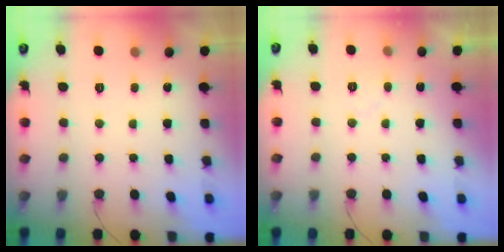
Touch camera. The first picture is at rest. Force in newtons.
{"total": 3.2, "press": 3.2, "slide": 0.3}